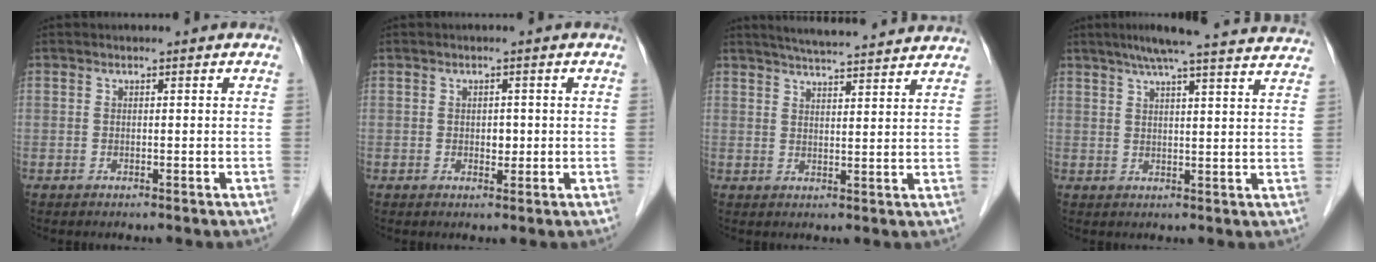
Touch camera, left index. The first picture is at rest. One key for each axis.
{"total": 1.4, "fx": 0.0, "fy": 1.0, "fz": 1.0, "tx": -0.016, "ty": 0.000, "tz": 0.002}
{"total": 13.6, "fx": 12.5, "fy": 0.7, "fz": 5.2, "tx": -0.083, "ty": 0.023, "tz": 0.162}
{"total": 20.8, "fx": 19.1, "fy": 0.3, "fz": 8.4, "tx": -0.118, "ty": 0.001, "tz": 0.232}